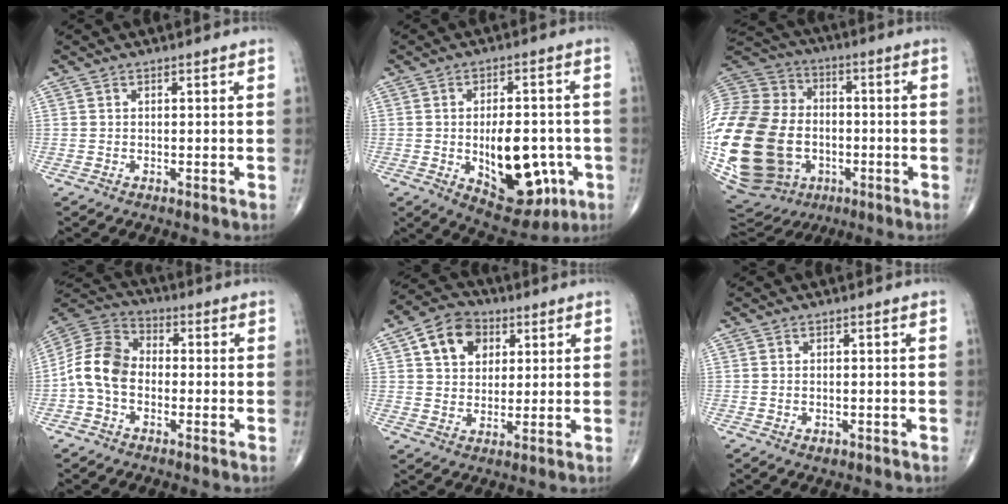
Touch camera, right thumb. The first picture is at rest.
{"total": 15.4, "force": [-3.6, 8.3, 12.5], "torque": [-0.143, 0.012, -0.030]}
{"total": 39.4, "force": [-8.0, 29.4, 25.0], "torque": [-0.655, 0.043, -0.136]}
{"total": 10.2, "force": [-2.0, 7.3, 6.9], "torque": [-0.123, 0.031, -0.054]}
{"total": 10.1, "force": [3.6, 7.8, 5.3], "torque": [-0.062, -0.005, 0.057]}
{"total": 1.1, "force": [-0.4, 0.7, 0.7], "torque": [-0.009, 0.004, 0.000]}